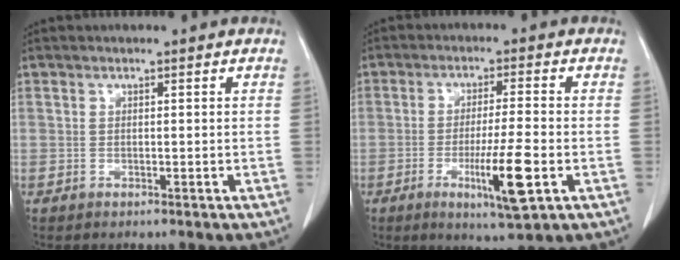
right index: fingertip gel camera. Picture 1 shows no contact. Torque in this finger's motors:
{"motor_torque": [2.13, 0.00, 0.95, 0.21]}